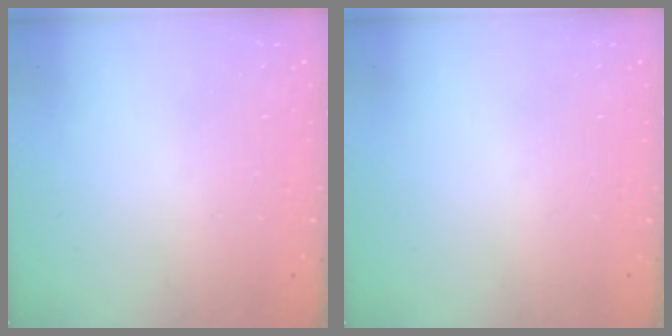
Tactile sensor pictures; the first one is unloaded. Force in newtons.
{"total": 0.0}